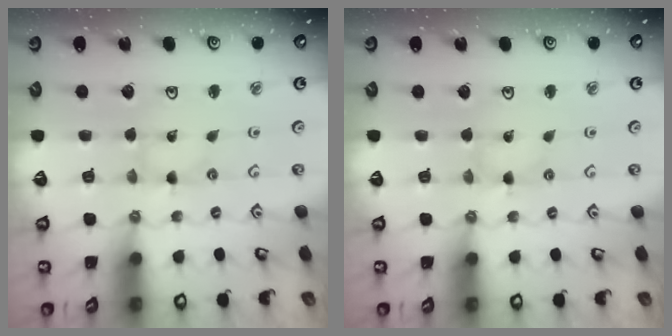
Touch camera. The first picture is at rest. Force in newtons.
{"total": 0.0}